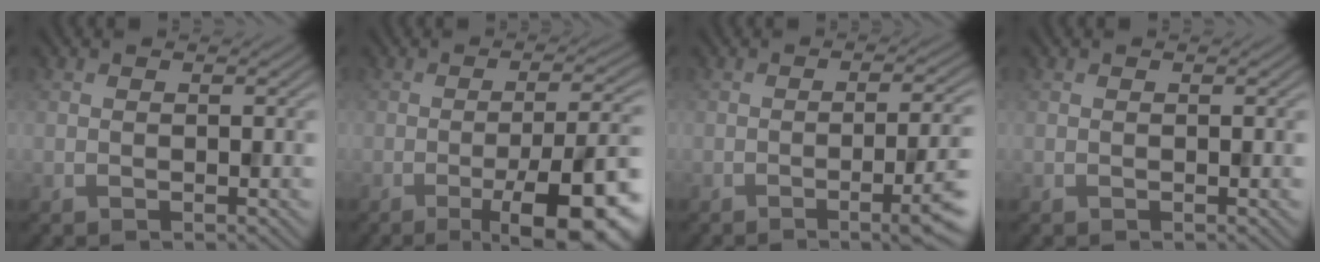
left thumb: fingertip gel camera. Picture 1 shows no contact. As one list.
[{"total": 11.7, "force": [-5.0, 3.0, 10.1], "torque": [-0.141, 0.005, -0.074]}, {"total": 7.5, "force": [-2.6, 1.6, 6.8], "torque": [-0.098, -0.006, -0.039]}, {"total": 0.0}]